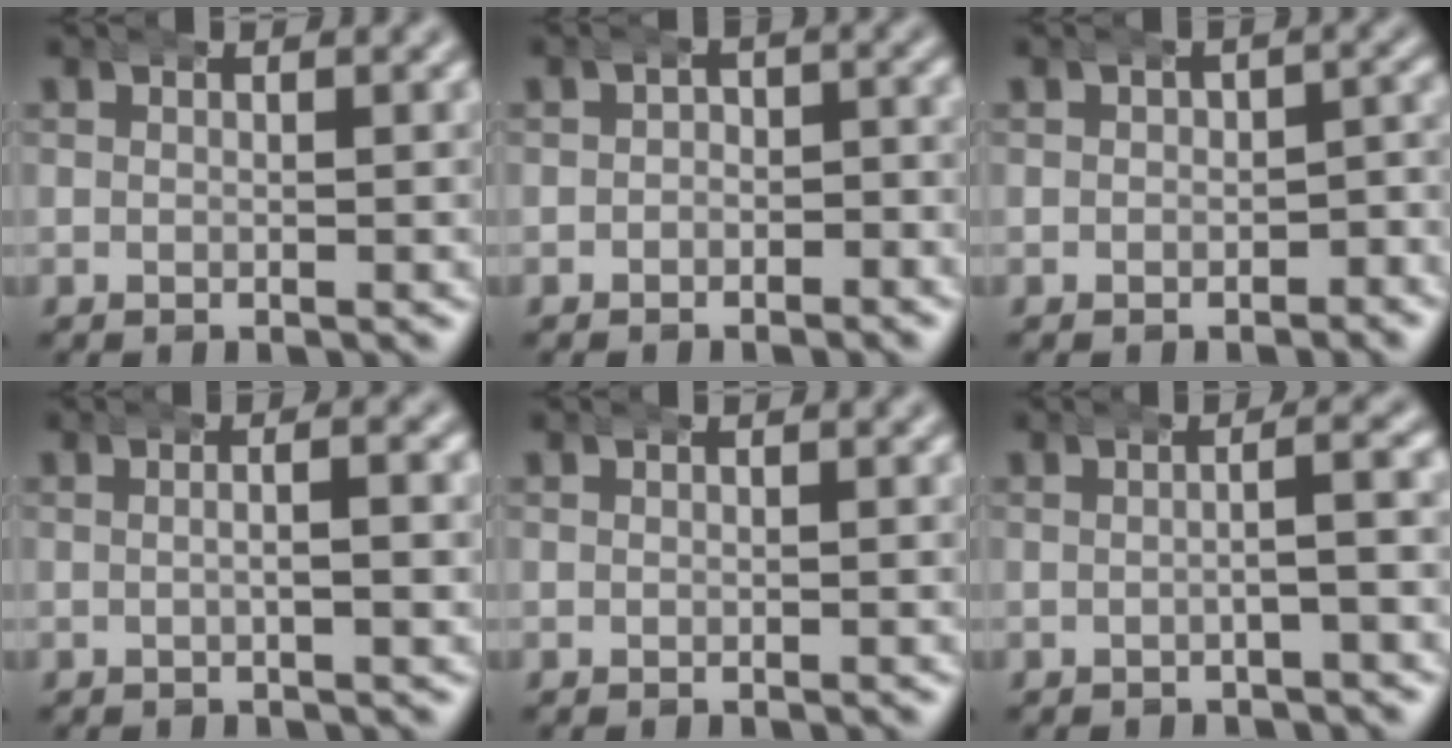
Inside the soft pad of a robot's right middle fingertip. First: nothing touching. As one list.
[{"total": 2.1, "force": [-1.4, 1.5, 0.4], "torque": [0.009, -0.002, -0.031]}, {"total": 2.1, "force": [-1.6, 1.3, 0.2], "torque": [0.004, 0.000, -0.030]}, {"total": 2.1, "force": [-0.1, 0.4, 2.0], "torque": [-0.025, 0.011, -0.010]}, {"total": 0.0}, {"total": 1.8, "force": [-0.2, 0.1, 1.8], "torque": [-0.015, 0.012, -0.012]}]